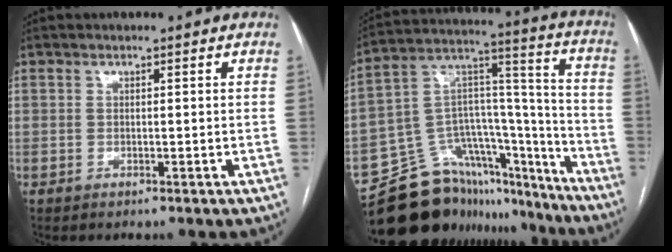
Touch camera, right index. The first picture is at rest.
{"total": 24.6, "force": [-20.7, 10.6, 8.1], "torque": [-0.123, 0.068, -0.312]}